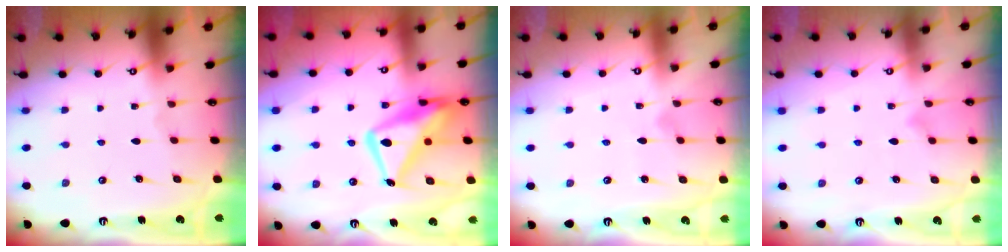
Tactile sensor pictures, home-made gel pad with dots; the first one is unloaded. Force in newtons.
{"total": 15.6, "press": 15.5, "slide": 1.5}
{"total": 5.1, "press": 5.0, "slide": 0.3}
{"total": 7.4, "press": 7.4, "slide": 0.5}